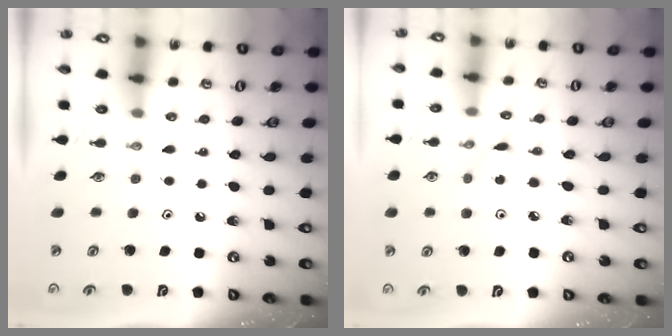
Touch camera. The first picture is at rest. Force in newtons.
{"total": 2.5, "press": 2.4, "slide": 0.3}